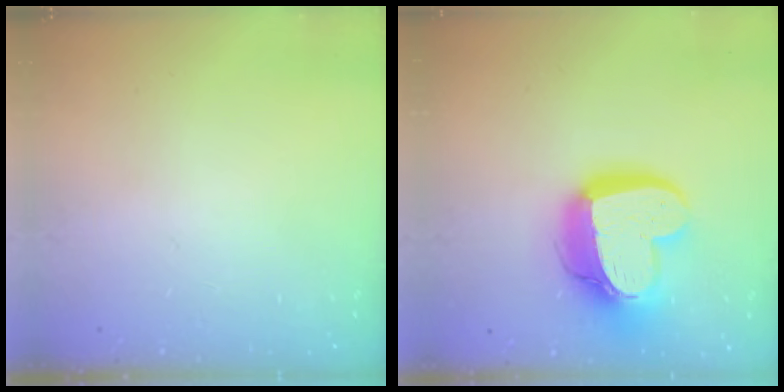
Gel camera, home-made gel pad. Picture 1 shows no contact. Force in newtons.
{"total": 18.9, "press": 18.8, "slide": 1.6}